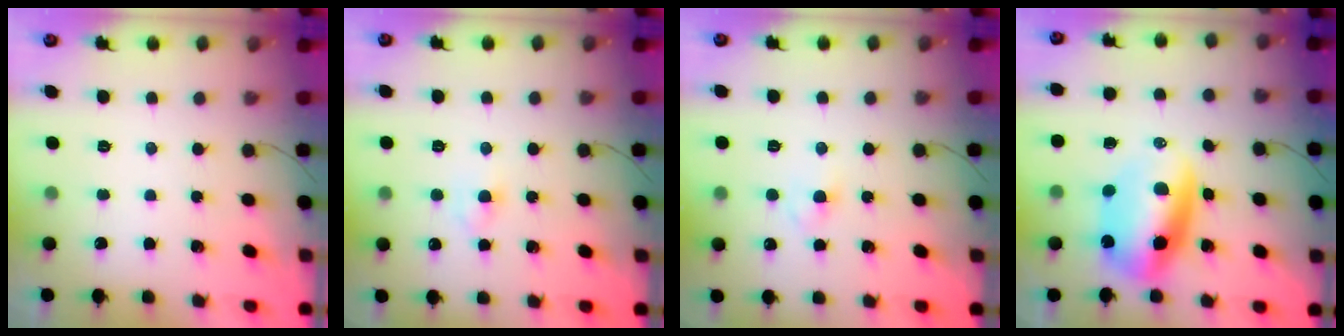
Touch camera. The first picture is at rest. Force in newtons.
{"total": 2.8, "press": 2.7, "slide": 1.0}
{"total": 2.3, "press": 2.1, "slide": 1.0}
{"total": 11.1, "press": 10.7, "slide": 3.2}